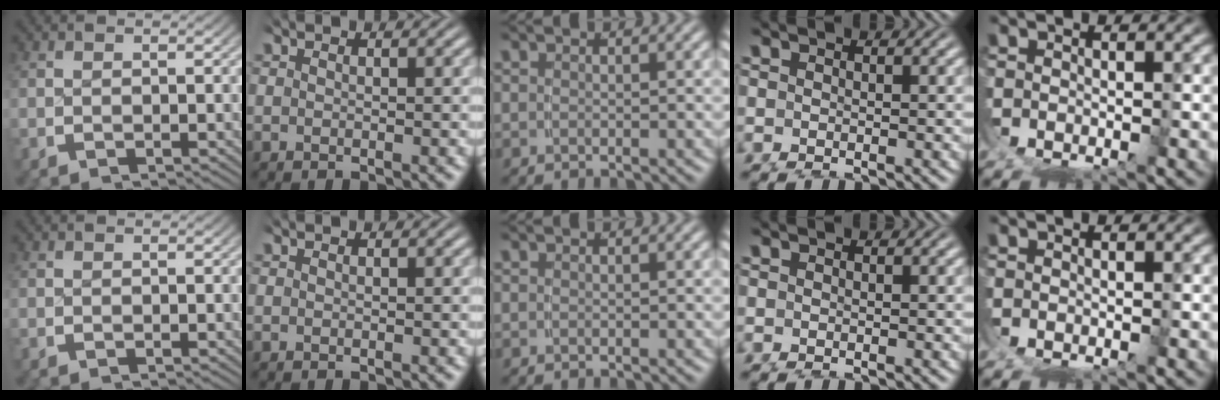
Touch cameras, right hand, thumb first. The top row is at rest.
{}